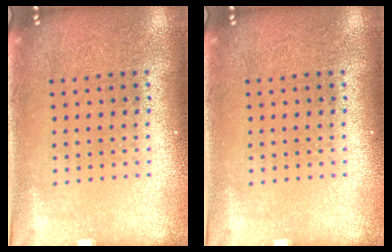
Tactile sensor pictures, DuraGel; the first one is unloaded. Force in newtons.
{"total": 0.0}